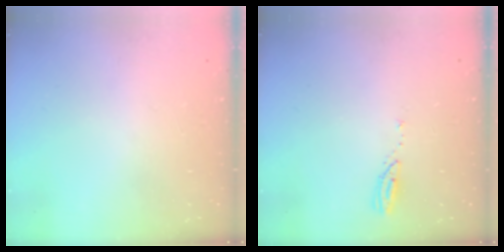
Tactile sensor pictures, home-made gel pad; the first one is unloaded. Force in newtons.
{"total": 3.0, "press": 2.9, "slide": 0.3}